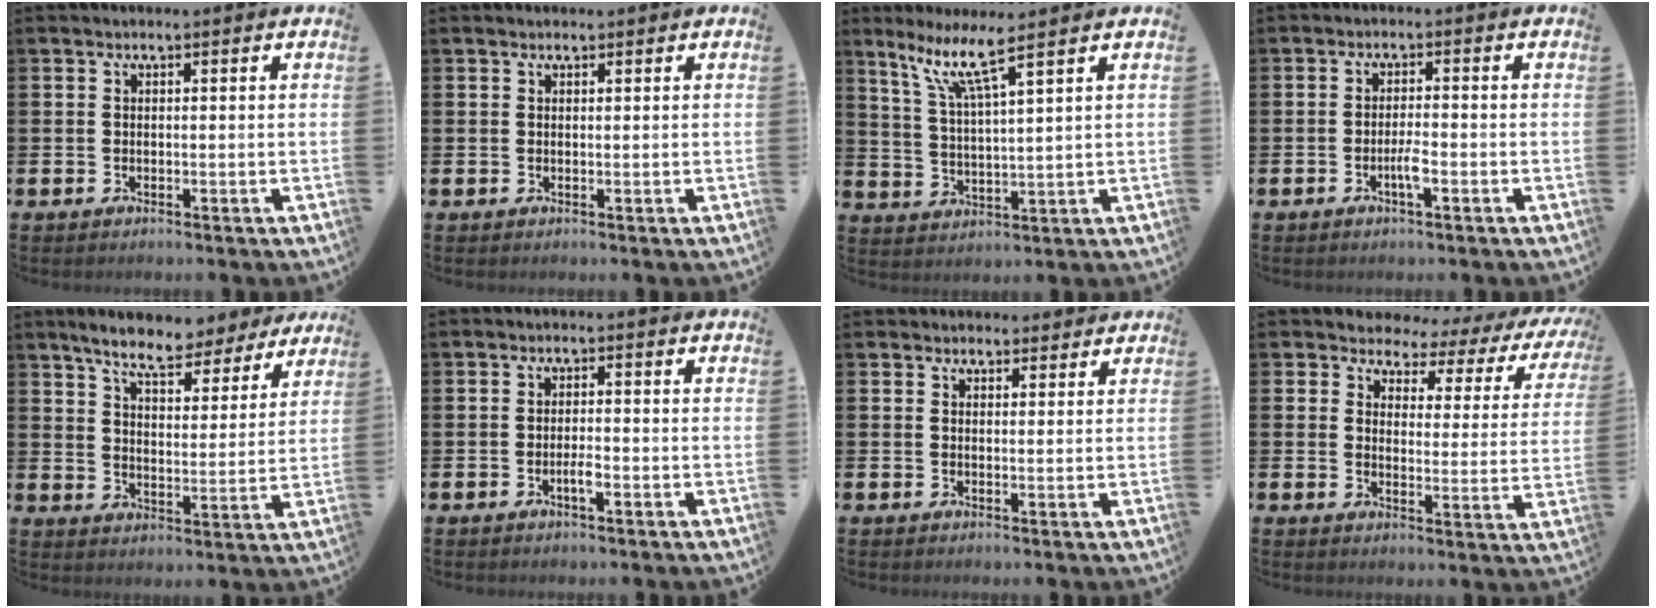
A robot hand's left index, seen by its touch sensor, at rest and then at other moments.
{"total": 0.7, "force": [0.6, 0.3, 0.1], "torque": [0.009, -0.002, 0.010]}
{"total": 7.6, "force": [5.8, 0.1, 5.0], "torque": [-0.109, -0.025, 0.097]}
{"total": 2.2, "force": [-0.9, 0.3, 2.0], "torque": [-0.040, 0.003, -0.016]}
{"total": 8.0, "force": [7.3, 1.6, 2.8], "torque": [-0.068, -0.039, 0.127]}
{"total": 1.7, "force": [-0.7, 0.4, 1.5], "torque": [-0.033, 0.003, -0.013]}
{"total": 2.2, "force": [2.1, 0.7, -0.1], "torque": [0.009, -0.009, 0.038]}
{"total": 2.9, "force": [2.1, 2.0, 0.3], "torque": [-0.019, -0.028, 0.024]}